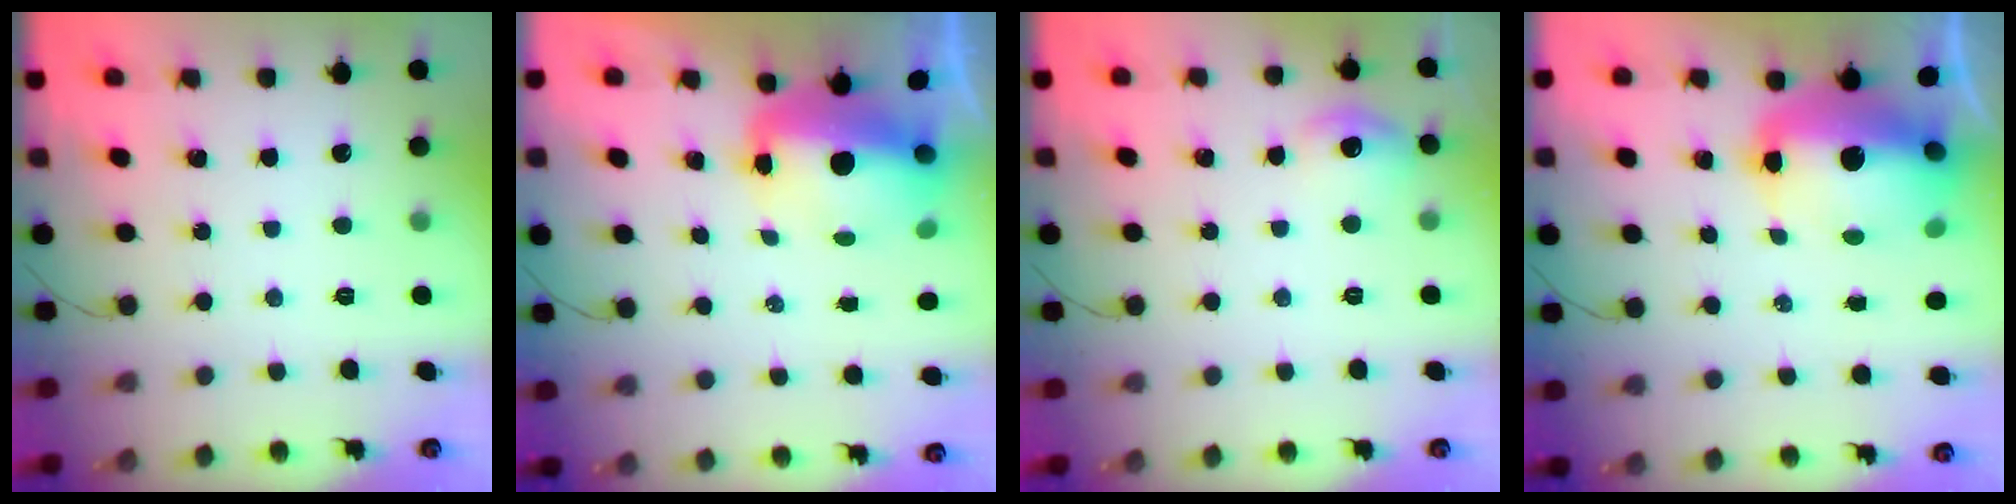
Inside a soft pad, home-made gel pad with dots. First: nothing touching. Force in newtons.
{"total": 11.0, "press": 10.7, "slide": 2.6}
{"total": 6.9, "press": 6.7, "slide": 1.5}
{"total": 15.6, "press": 14.8, "slide": 4.9}